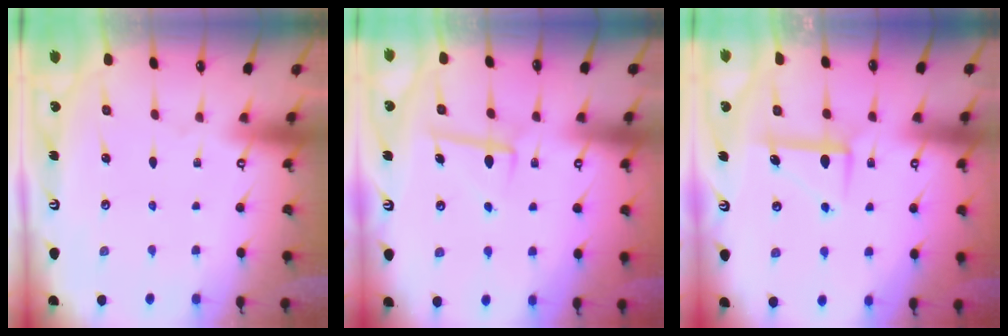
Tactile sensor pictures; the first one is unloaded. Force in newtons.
{"total": 6.5, "press": 6.4, "slide": 1.5}
{"total": 6.8, "press": 6.8, "slide": 0.2}